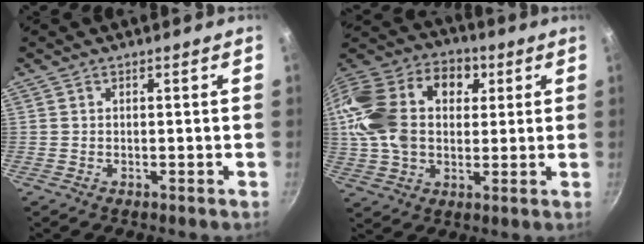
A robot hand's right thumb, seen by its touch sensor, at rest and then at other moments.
{"total": 23.7, "force": [4.3, 16.8, 16.1], "torque": [-0.309, 0.035, 0.063]}